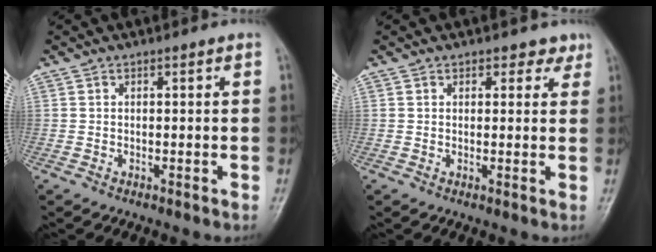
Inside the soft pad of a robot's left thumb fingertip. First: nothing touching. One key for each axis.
{"total": 2.5, "fx": 1.8, "fy": 1.7, "fz": 0.8, "tx": 0.017, "ty": -0.007, "tz": 0.017}